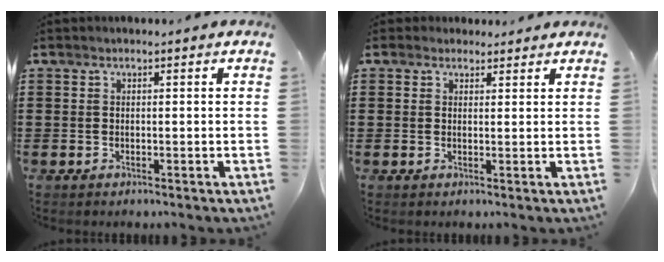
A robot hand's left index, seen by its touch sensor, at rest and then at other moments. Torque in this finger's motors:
{"motor_torque": [-0.28, -0.17, -0.19, -0.21]}